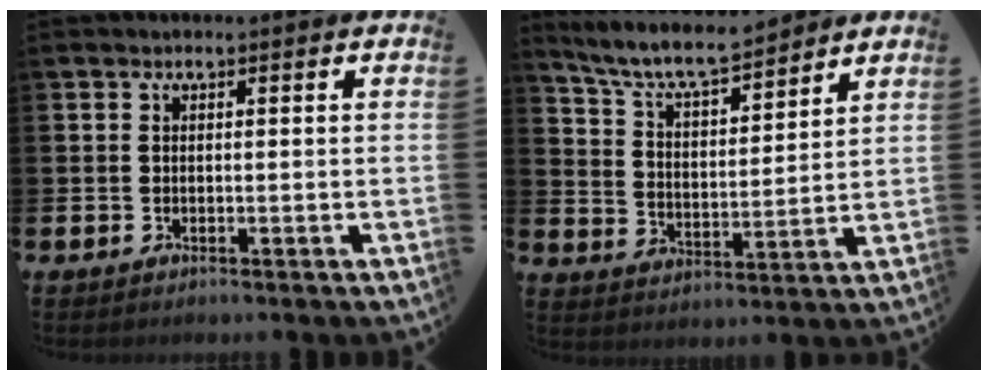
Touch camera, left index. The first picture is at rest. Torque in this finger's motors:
{"motor_torque": [1.07, -1.07, 0.20, 0.14]}